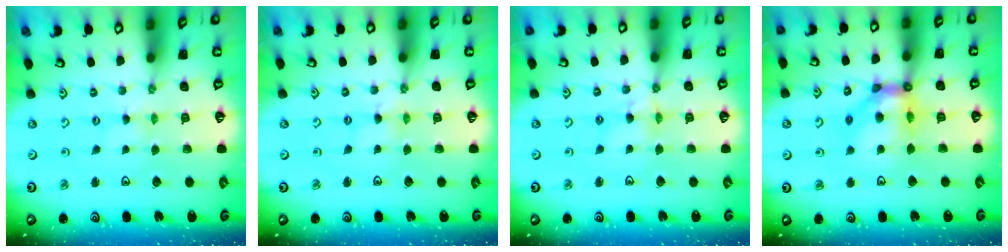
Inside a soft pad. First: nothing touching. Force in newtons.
{"total": 1.8, "press": 1.8, "slide": 0.3}
{"total": 4.8, "press": 4.7, "slide": 0.3}
{"total": 12.6, "press": 12.5, "slide": 1.4}